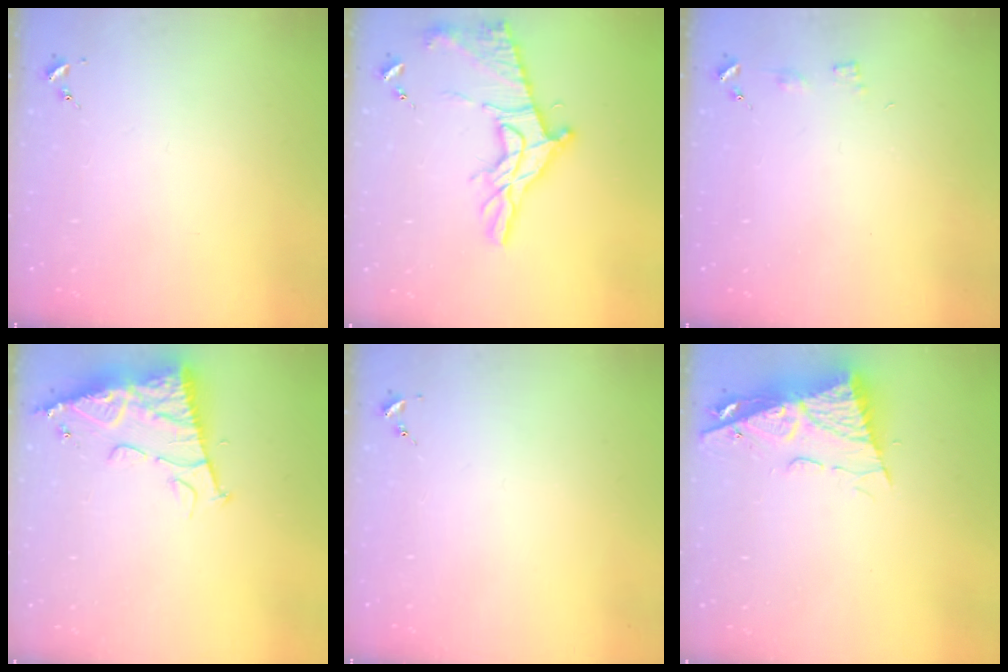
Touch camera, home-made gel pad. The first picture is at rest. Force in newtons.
{"total": 18.0, "press": 17.9, "slide": 1.2}
{"total": 3.5, "press": 3.5, "slide": 0.4}
{"total": 11.8, "press": 11.7, "slide": 1.2}
{"total": 0.0}
{"total": 10.3, "press": 10.3, "slide": 1.1}